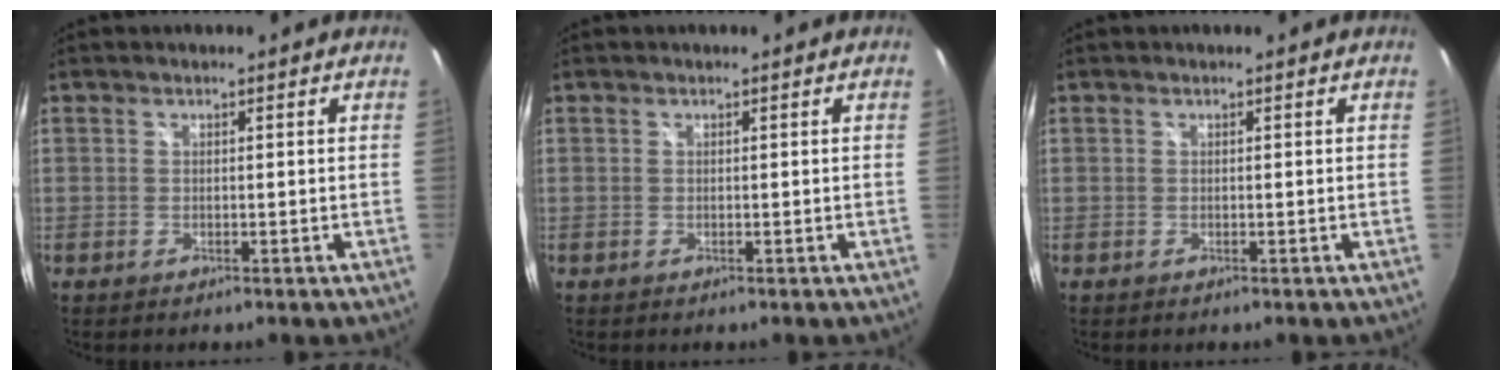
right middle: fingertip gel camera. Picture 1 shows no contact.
{"total": 0.0}
{"total": 0.0}